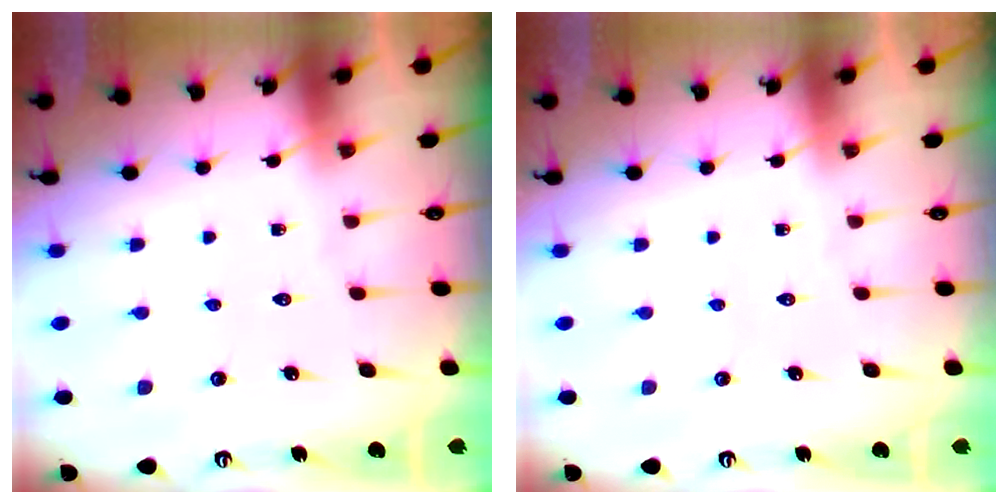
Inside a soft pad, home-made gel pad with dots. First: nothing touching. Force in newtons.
{"total": 0.0}